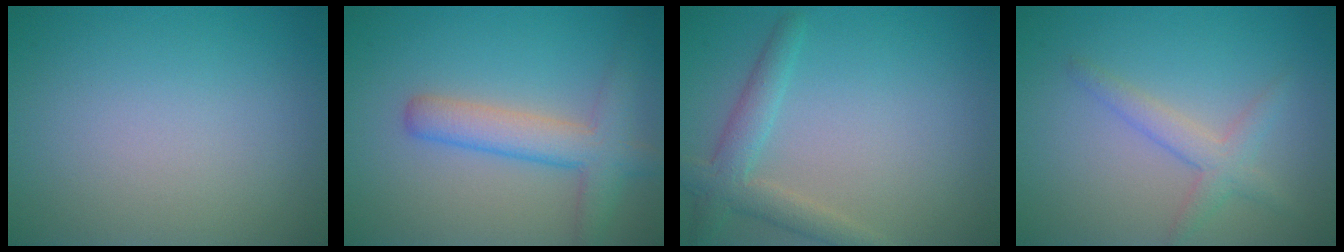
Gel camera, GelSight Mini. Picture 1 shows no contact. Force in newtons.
{"total": 4.5, "press": 4.5, "slide": 0.2}
{"total": 3.1, "press": 3.1, "slide": 0.2}
{"total": 2.4, "press": 2.4, "slide": 0.2}